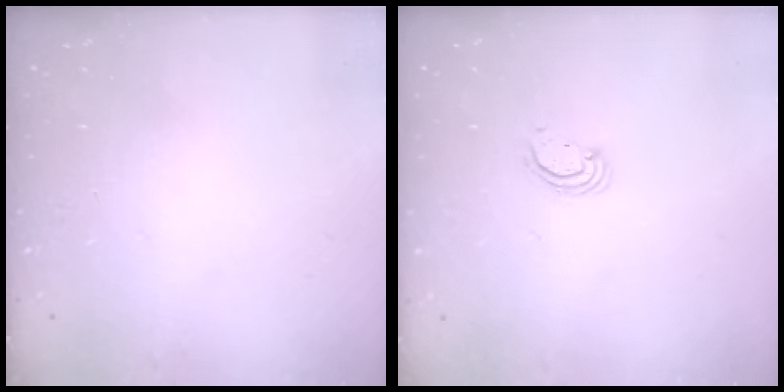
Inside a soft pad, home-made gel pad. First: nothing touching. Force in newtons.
{"total": 2.2, "press": 2.2, "slide": 0.2}